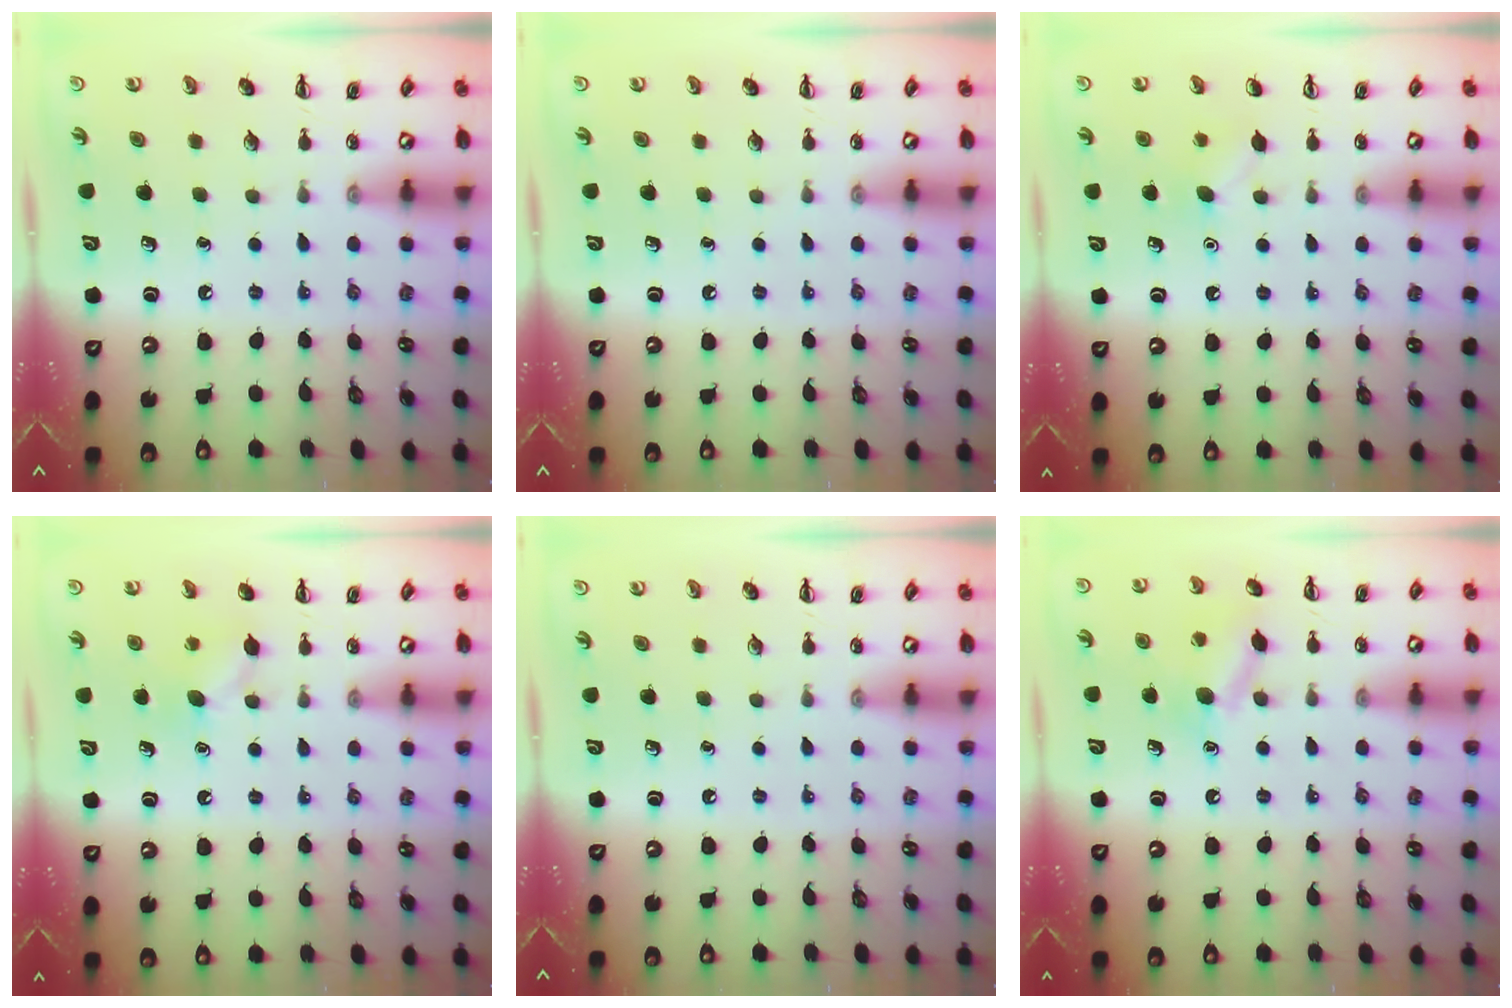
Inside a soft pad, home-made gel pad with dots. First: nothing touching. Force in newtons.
{"total": 0.0}
{"total": 5.4, "press": 5.1, "slide": 1.7}
{"total": 5.7, "press": 5.5, "slide": 1.5}
{"total": 0.0}
{"total": 11.1, "press": 11.0, "slide": 1.7}